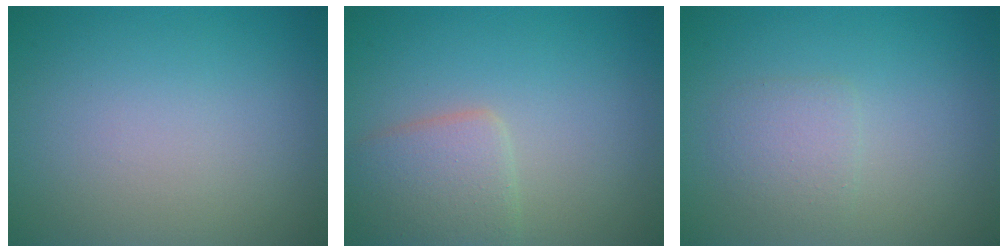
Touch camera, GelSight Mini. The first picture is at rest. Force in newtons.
{"total": 3.4, "press": 3.4, "slide": 0.3}
{"total": 1.9, "press": 1.9, "slide": 0.1}